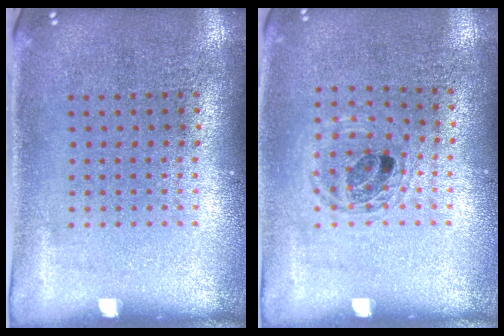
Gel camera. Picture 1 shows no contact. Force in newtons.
{"total": 1.0, "press": 0.9, "slide": 0.2}